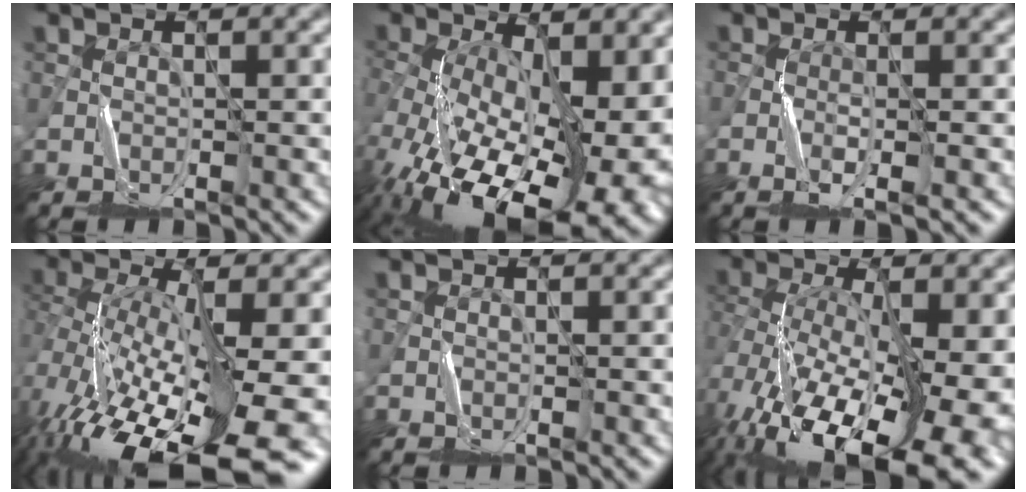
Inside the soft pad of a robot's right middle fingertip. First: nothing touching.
{"total": 18.3, "force": [-4.7, 9.5, 14.8], "torque": [-0.266, -0.036, -0.052]}
{"total": 1.5, "force": [-0.5, 0.2, 1.4], "torque": [-0.032, 0.002, -0.014]}
{"total": 15.3, "force": [-6.1, 5.6, 12.9], "torque": [-0.246, -0.003, -0.092]}
{"total": 0.0}
{"total": 17.3, "force": [-6.1, 8.3, 13.9], "torque": [-0.235, -0.026, -0.069]}